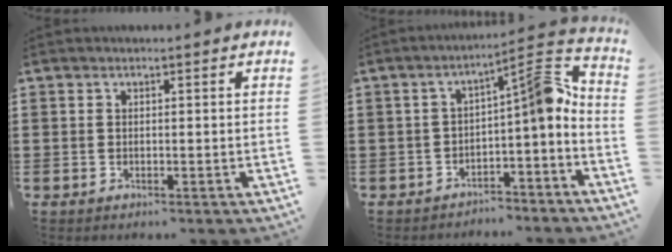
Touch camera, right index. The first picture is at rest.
{"total": 6.1, "force": [-1.6, 1.2, 5.7], "torque": [-0.088, -0.015, -0.047]}